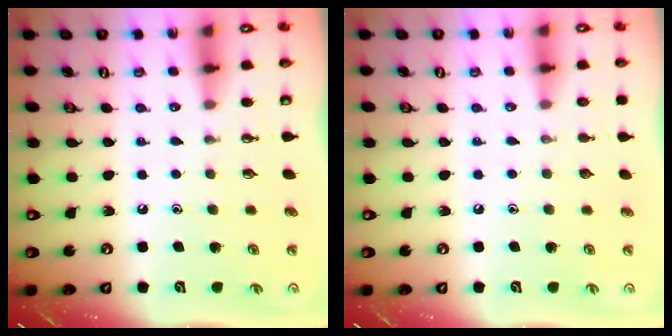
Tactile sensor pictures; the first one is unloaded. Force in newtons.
{"total": 0.0}